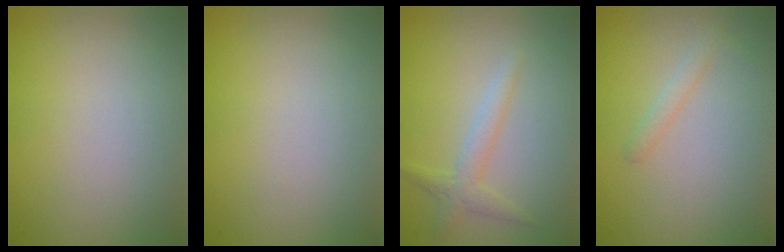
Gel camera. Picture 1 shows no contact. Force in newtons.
{"total": 0.0}
{"total": 1.9, "press": 1.9, "slide": 0.1}
{"total": 1.1, "press": 1.1, "slide": 0.0}